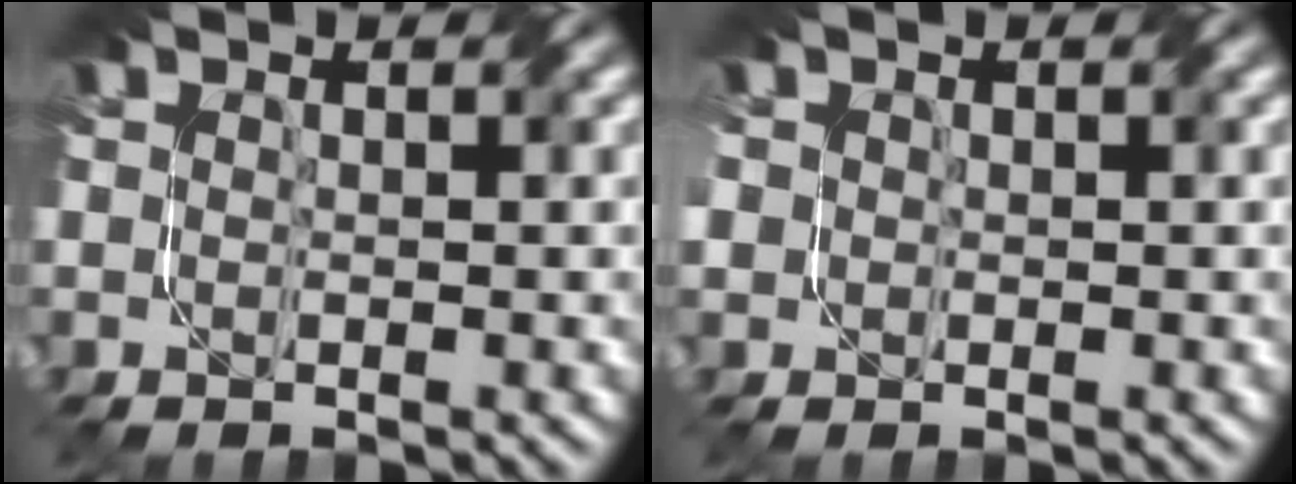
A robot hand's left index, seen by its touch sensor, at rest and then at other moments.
{"total": 1.6, "force": [0.3, 1.5, 0.4], "torque": [-0.010, 0.001, 0.005]}